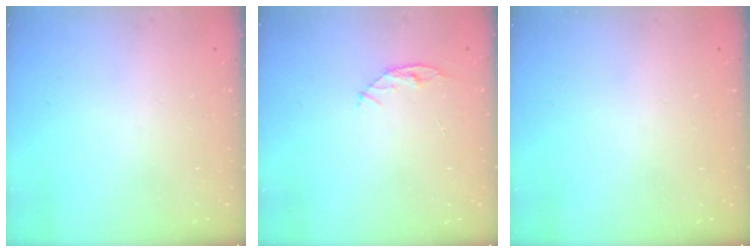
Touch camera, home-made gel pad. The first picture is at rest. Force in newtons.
{"total": 4.8, "press": 4.8, "slide": 0.5}
{"total": 0.0}